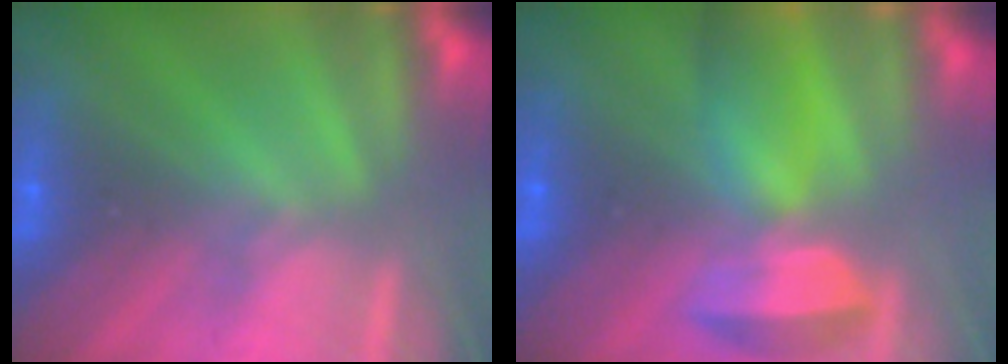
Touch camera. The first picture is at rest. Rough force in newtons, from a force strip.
{"total": 7.3}